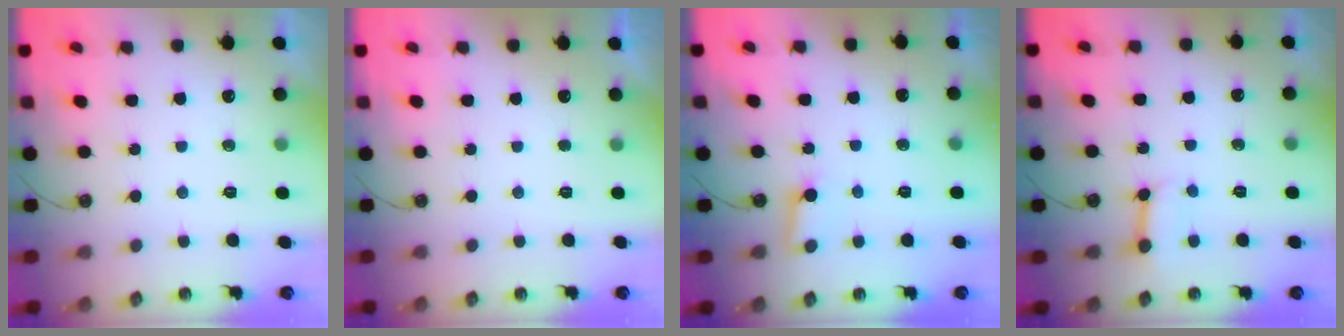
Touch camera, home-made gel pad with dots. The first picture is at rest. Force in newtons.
{"total": 0.0}
{"total": 4.8, "press": 4.7, "slide": 1.0}
{"total": 5.1, "press": 5.1, "slide": 0.6}